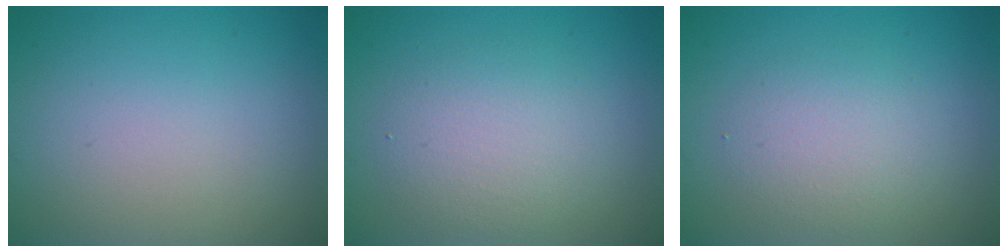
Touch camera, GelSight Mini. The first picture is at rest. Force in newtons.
{"total": 3.5, "press": 3.5, "slide": 0.2}
{"total": 2.8, "press": 2.8, "slide": 0.1}